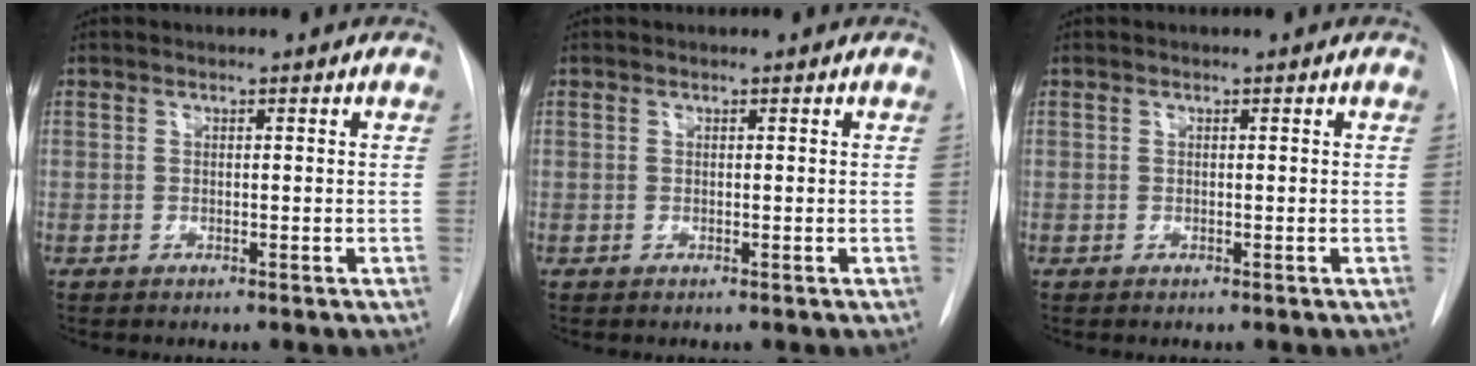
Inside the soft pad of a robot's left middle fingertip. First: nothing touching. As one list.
[{"total": 0.0}, {"total": 0.0}]